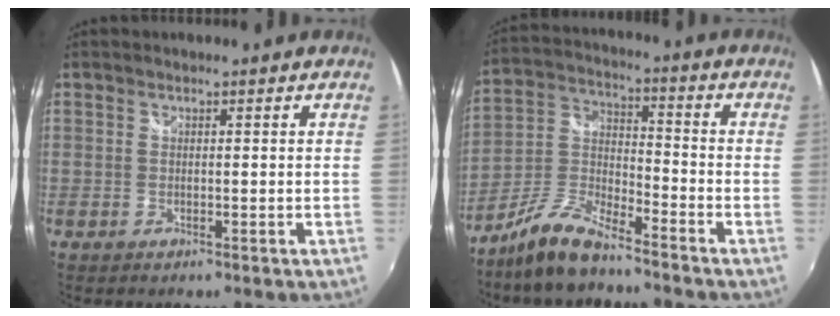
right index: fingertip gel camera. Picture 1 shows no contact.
{"total": 10.4, "force": [-8.0, 2.8, 6.1], "torque": [-0.140, 0.007, -0.160]}